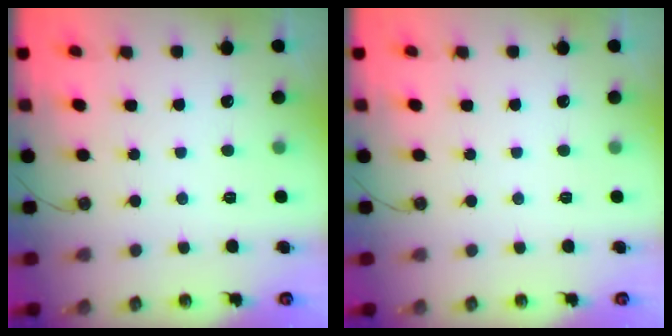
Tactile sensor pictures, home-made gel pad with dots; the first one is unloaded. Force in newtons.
{"total": 0.0}